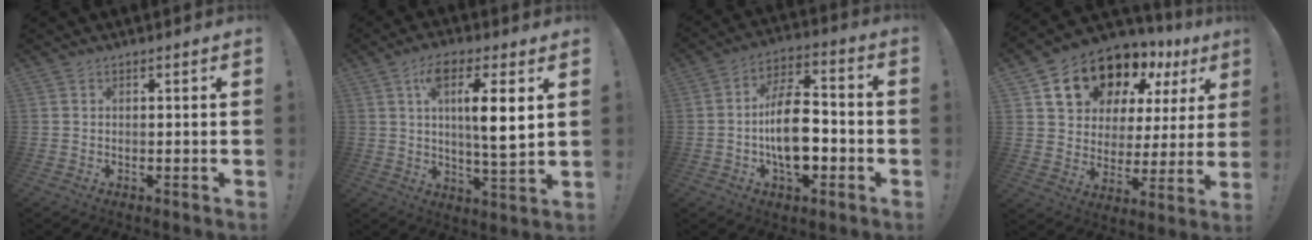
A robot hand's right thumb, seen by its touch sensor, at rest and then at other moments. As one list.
[{"total": 11.8, "force": [3.5, 2.6, 11.0], "torque": [-0.180, -0.004, 0.051]}, {"total": 15.2, "force": [-3.2, 8.3, 12.3], "torque": [-0.229, 0.019, -0.057]}, {"total": 16.2, "force": [11.4, 9.5, 6.4], "torque": [-0.097, -0.083, 0.216]}]